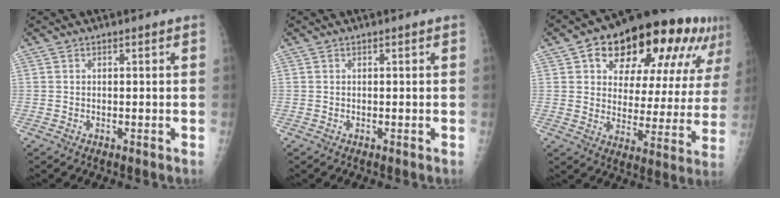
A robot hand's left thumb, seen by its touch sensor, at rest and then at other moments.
{"total": 0.0}
{"total": 26.0, "force": [13.3, 12.3, 18.6], "torque": [-0.229, 0.006, 0.193]}